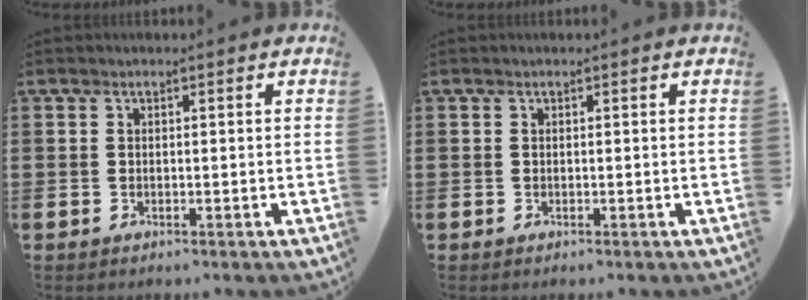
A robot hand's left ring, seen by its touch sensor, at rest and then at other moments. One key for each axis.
{"total": 0.0}